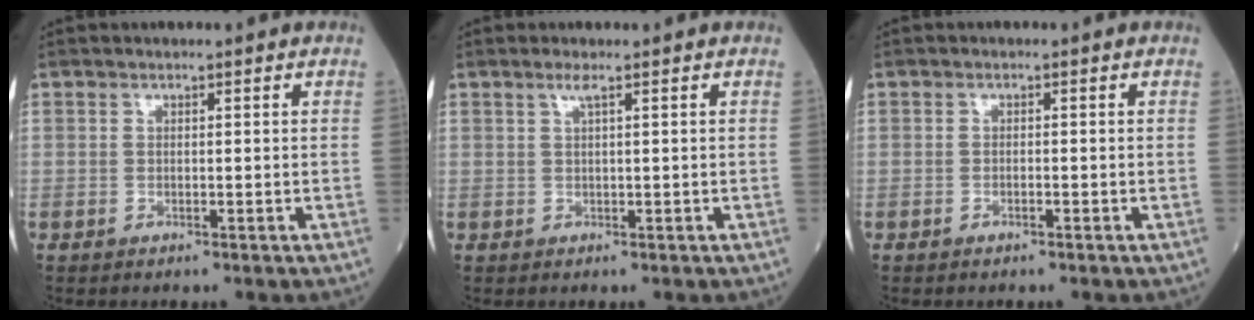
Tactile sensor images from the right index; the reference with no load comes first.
{"total": 1.2, "force": [0.7, -0.2, 1.0], "torque": [-0.028, 0.004, 0.016]}
{"total": 0.6, "force": [-0.4, 0.1, 0.5], "torque": [-0.008, 0.002, -0.007]}